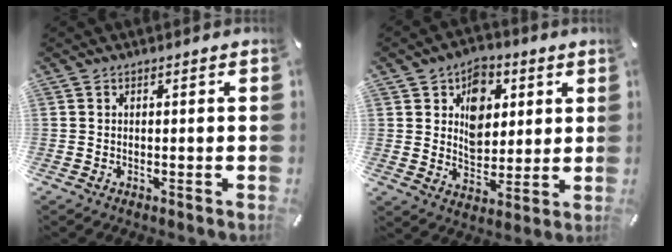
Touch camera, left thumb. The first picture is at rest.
{"total": 9.6, "force": [3.2, 7.7, 4.6], "torque": [-0.063, -0.006, 0.057]}